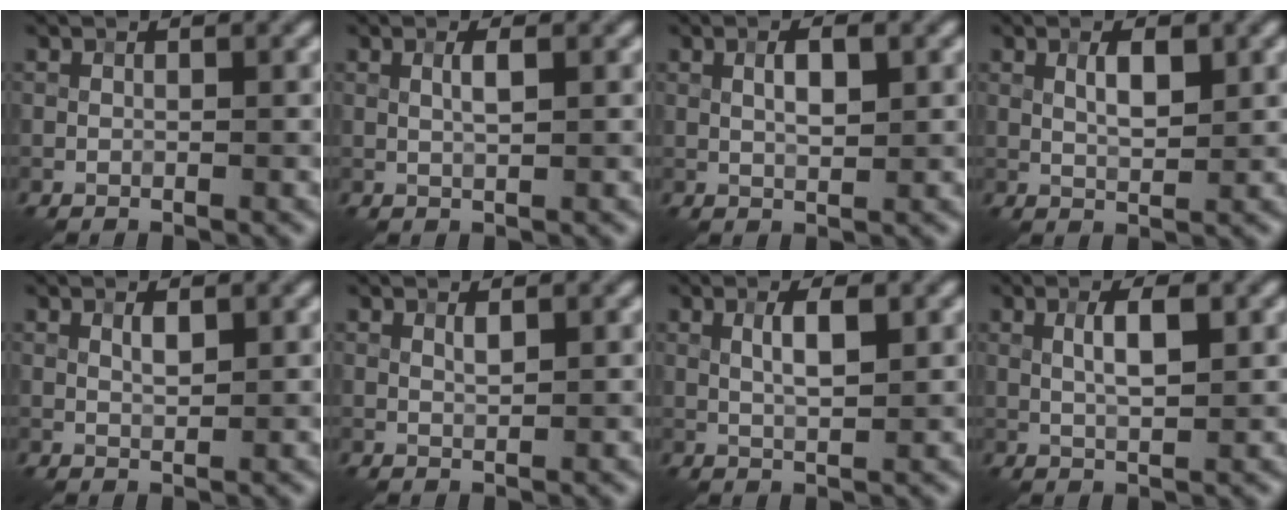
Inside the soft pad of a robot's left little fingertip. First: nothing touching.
{"total": 1.3, "force": [0.4, 0.2, 1.3], "torque": [-0.024, 0.002, 0.006]}
{"total": 2.3, "force": [0.6, 0.7, 2.1], "torque": [-0.042, 0.001, 0.012]}
{"total": 2.5, "force": [0.9, 0.9, 2.2], "torque": [-0.041, -0.001, 0.016]}
{"total": 1.2, "force": [0.6, 0.4, 1.0], "torque": [-0.022, -0.002, 0.012]}
{"total": 0.8, "force": [0.5, 0.2, 0.7], "torque": [-0.016, -0.002, 0.009]}
{"total": 2.7, "force": [0.8, 0.6, 2.5], "torque": [-0.048, 0.001, 0.014]}
{"total": 3.0, "force": [0.7, 0.7, 2.8], "torque": [-0.054, 0.002, 0.013]}